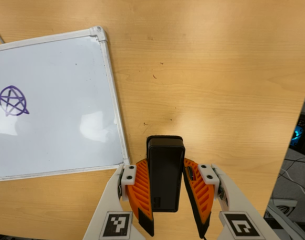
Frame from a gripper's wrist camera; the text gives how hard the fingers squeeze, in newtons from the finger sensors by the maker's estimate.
{"total": 6.9, "left": 5.5, "right": 8.4}